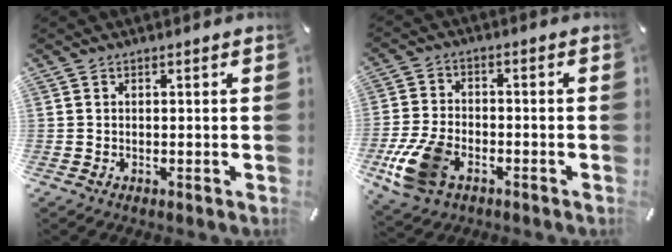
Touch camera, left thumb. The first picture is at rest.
{"total": 11.8, "force": [-5.3, 7.4, 7.5], "torque": [-0.163, 0.017, -0.094]}